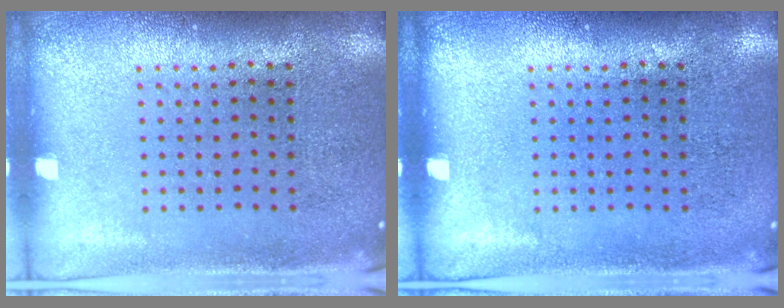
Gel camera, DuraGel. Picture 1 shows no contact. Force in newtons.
{"total": 0.0}